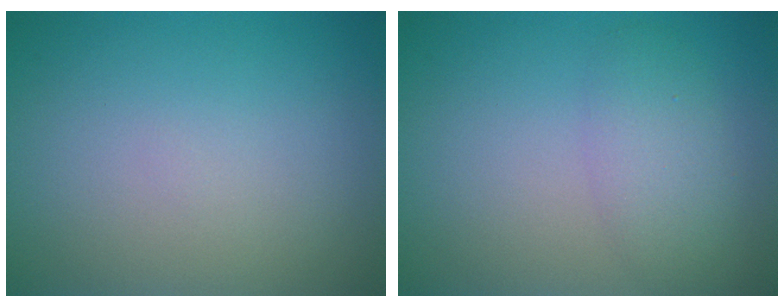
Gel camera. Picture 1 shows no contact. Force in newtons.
{"total": 2.8, "press": 2.8, "slide": 0.0}